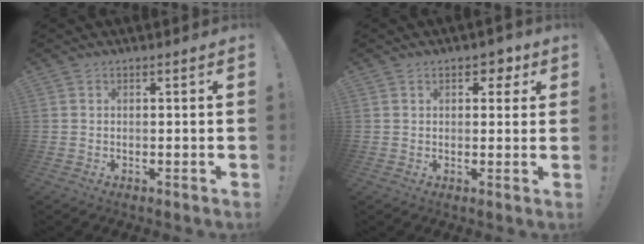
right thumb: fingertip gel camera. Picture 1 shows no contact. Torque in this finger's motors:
{"motor_torque": [0.16, 0.10, -0.13, -0.02, 0.00]}